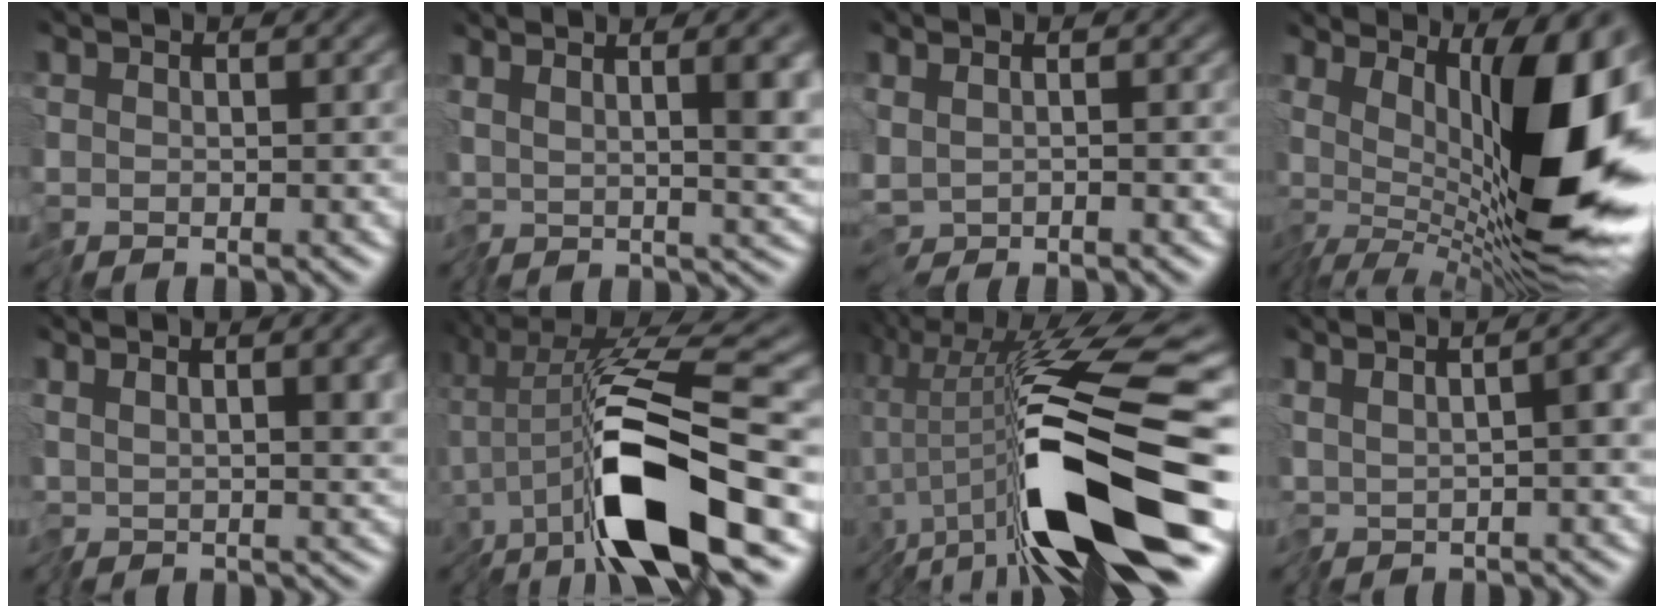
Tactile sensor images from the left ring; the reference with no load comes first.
{"total": 7.0, "force": [2.0, 2.2, 6.4], "torque": [-0.090, 0.001, 0.037]}
{"total": 1.7, "force": [-0.2, 0.9, 1.5], "torque": [-0.026, -0.001, 0.003]}
{"total": 15.9, "force": [2.4, 6.0, 14.5], "torque": [-0.189, 0.010, 0.035]}
{"total": 6.2, "force": [2.0, 1.9, 5.6], "torque": [-0.095, 0.003, 0.034]}
{"total": 11.5, "force": [-4.2, 1.8, 10.5], "torque": [-0.179, 0.009, -0.087]}
{"total": 14.3, "force": [-5.7, 2.8, 12.8], "torque": [-0.216, 0.009, -0.102]}
{"total": 4.9, "force": [0.4, 1.4, 4.7], "torque": [-0.072, 0.011, 0.007]}